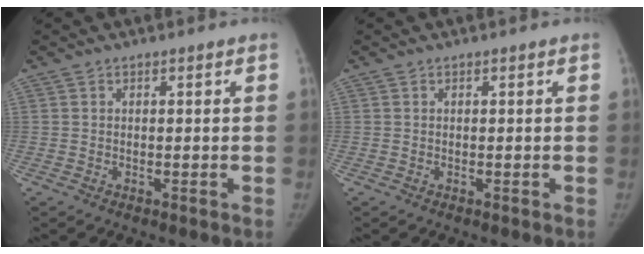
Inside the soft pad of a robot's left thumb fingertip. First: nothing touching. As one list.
[{"total": 0.0}]